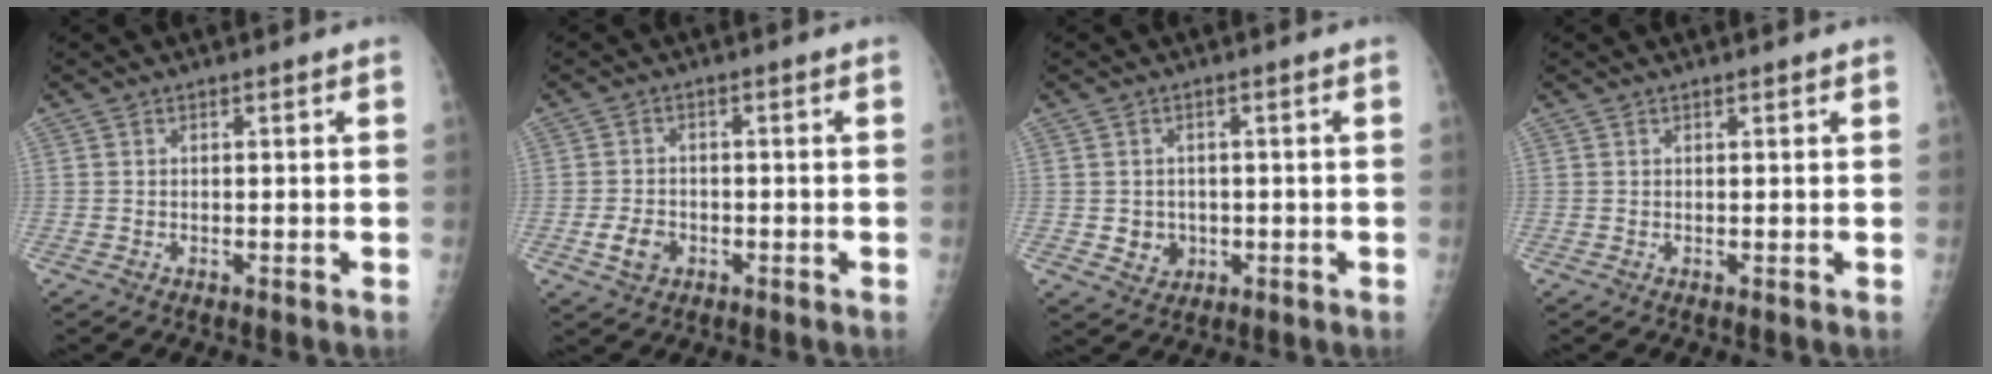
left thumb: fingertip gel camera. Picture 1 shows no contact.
{"total": 4.0, "force": [-1.5, 3.0, 2.2], "torque": [-0.034, 0.006, -0.024]}
{"total": 3.6, "force": [-0.5, 3.3, 1.4], "torque": [-0.005, 0.002, 0.002]}
{"total": 0.5, "force": [0.4, 0.1, 0.4], "torque": [-0.004, 0.000, 0.005]}